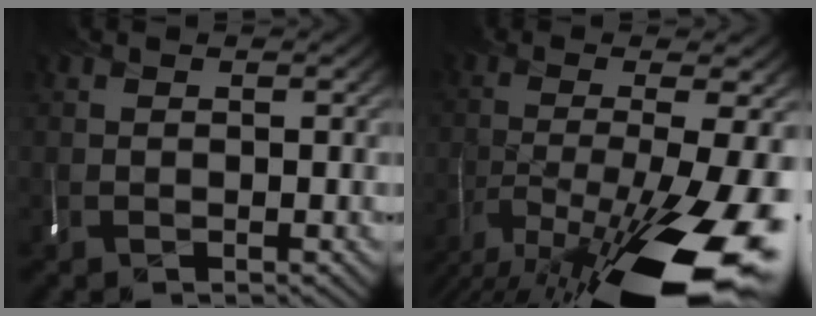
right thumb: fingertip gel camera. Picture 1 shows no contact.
{"total": 17.3, "force": [-10.2, 3.8, 13.5], "torque": [-0.210, -0.021, -0.164]}